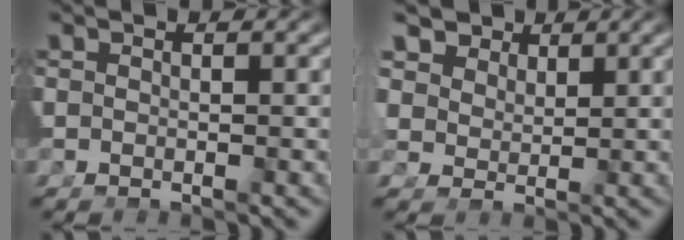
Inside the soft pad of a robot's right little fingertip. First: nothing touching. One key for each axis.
{"total": 4.8, "fx": 2.8, "fy": 3.1, "fz": 2.5, "tx": -0.052, "ty": -0.012, "tz": 0.056}